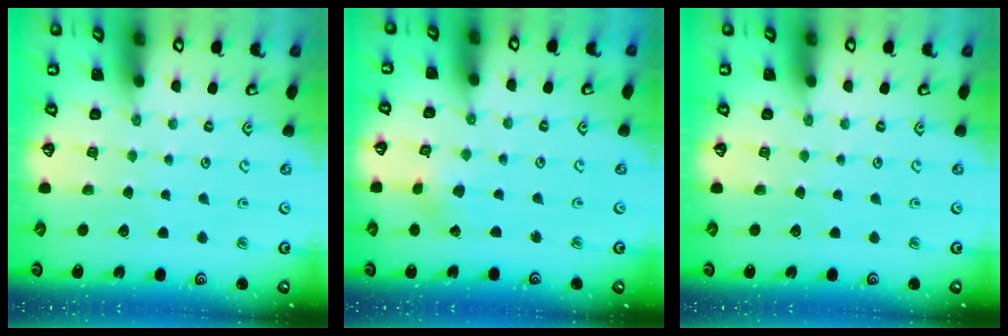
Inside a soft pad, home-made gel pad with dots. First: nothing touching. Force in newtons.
{"total": 2.5, "press": 2.4, "slide": 0.3}
{"total": 0.0}